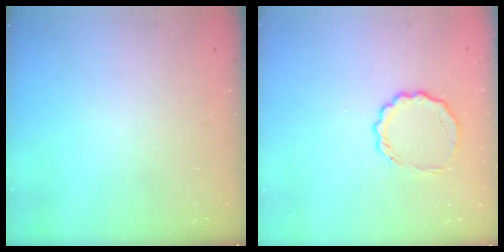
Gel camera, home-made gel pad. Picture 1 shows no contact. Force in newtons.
{"total": 6.2, "press": 6.0, "slide": 1.6}